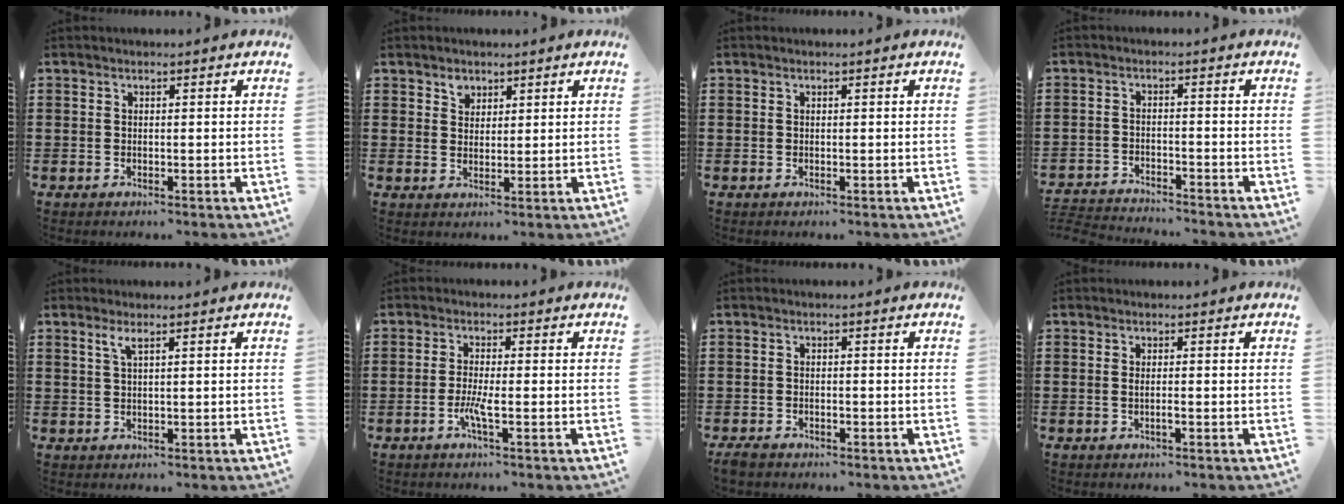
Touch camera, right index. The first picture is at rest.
{"total": 2.2, "force": [1.6, 1.5, 0.3], "torque": [-0.003, 0.002, 0.028]}
{"total": 0.0}
{"total": 3.4, "force": [-3.4, 0.0, -0.1], "torque": [-0.009, -0.004, -0.076]}
{"total": 1.7, "force": [0.9, 0.3, 1.5], "torque": [-0.031, 0.004, 0.014]}
{"total": 3.4, "force": [-1.4, 0.3, 3.1], "torque": [-0.066, -0.008, -0.029]}
{"total": 1.5, "force": [-1.3, 0.6, 0.5], "torque": [-0.020, -0.003, -0.028]}
{"total": 1.0, "force": [-0.4, 0.0, 0.9], "torque": [-0.017, -0.002, -0.007]}